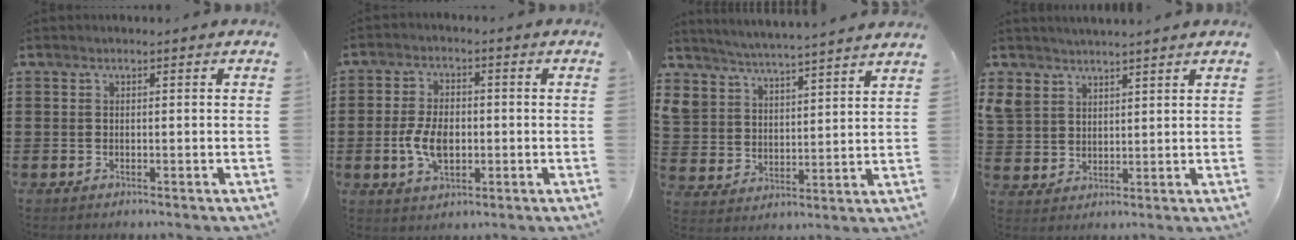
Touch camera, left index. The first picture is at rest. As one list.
[{"total": 6.6, "force": [-0.9, 3.8, 5.3], "torque": [-0.107, -0.001, -0.020]}, {"total": 5.0, "force": [5.0, 0.0, -0.3], "torque": [-0.021, -0.039, 0.084]}, {"total": 3.8, "force": [3.4, 1.7, -0.2], "torque": [-0.015, -0.009, 0.063]}]